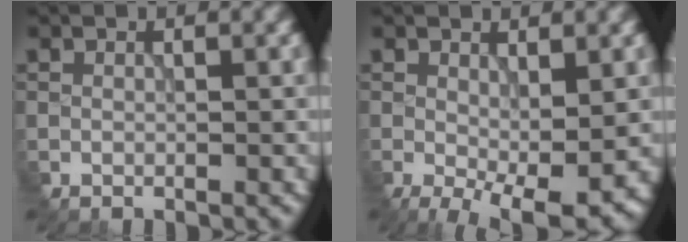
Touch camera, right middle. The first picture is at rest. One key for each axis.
{"total": 5.3, "fx": -1.0, "fy": 2.0, "fz": 4.8, "tx": -0.080, "ty": -0.019, "tz": -0.007}